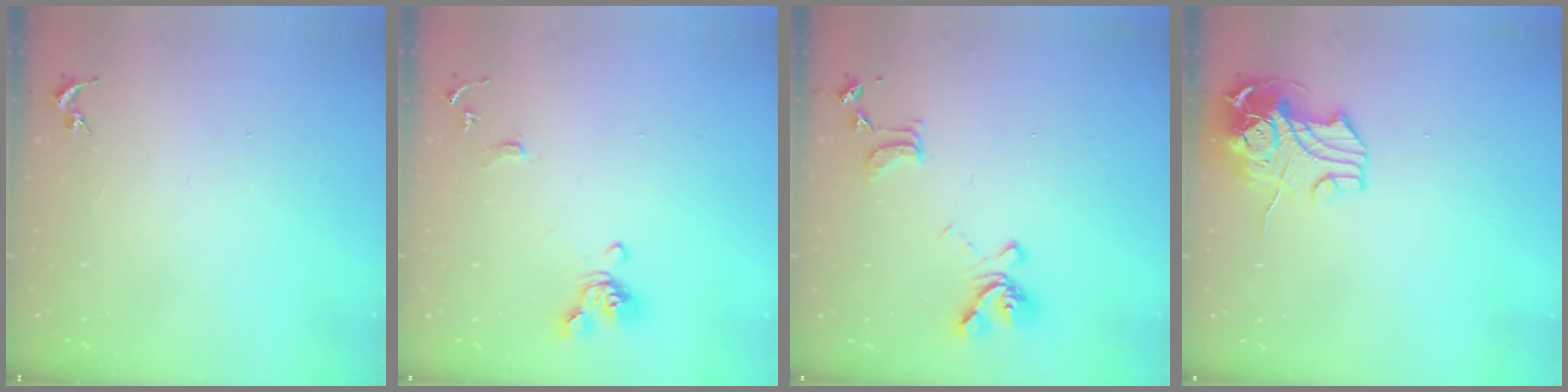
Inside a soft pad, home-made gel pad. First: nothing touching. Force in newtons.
{"total": 11.3, "press": 11.2, "slide": 1.3}
{"total": 15.5, "press": 15.4, "slide": 1.6}
{"total": 12.2, "press": 12.0, "slide": 2.1}